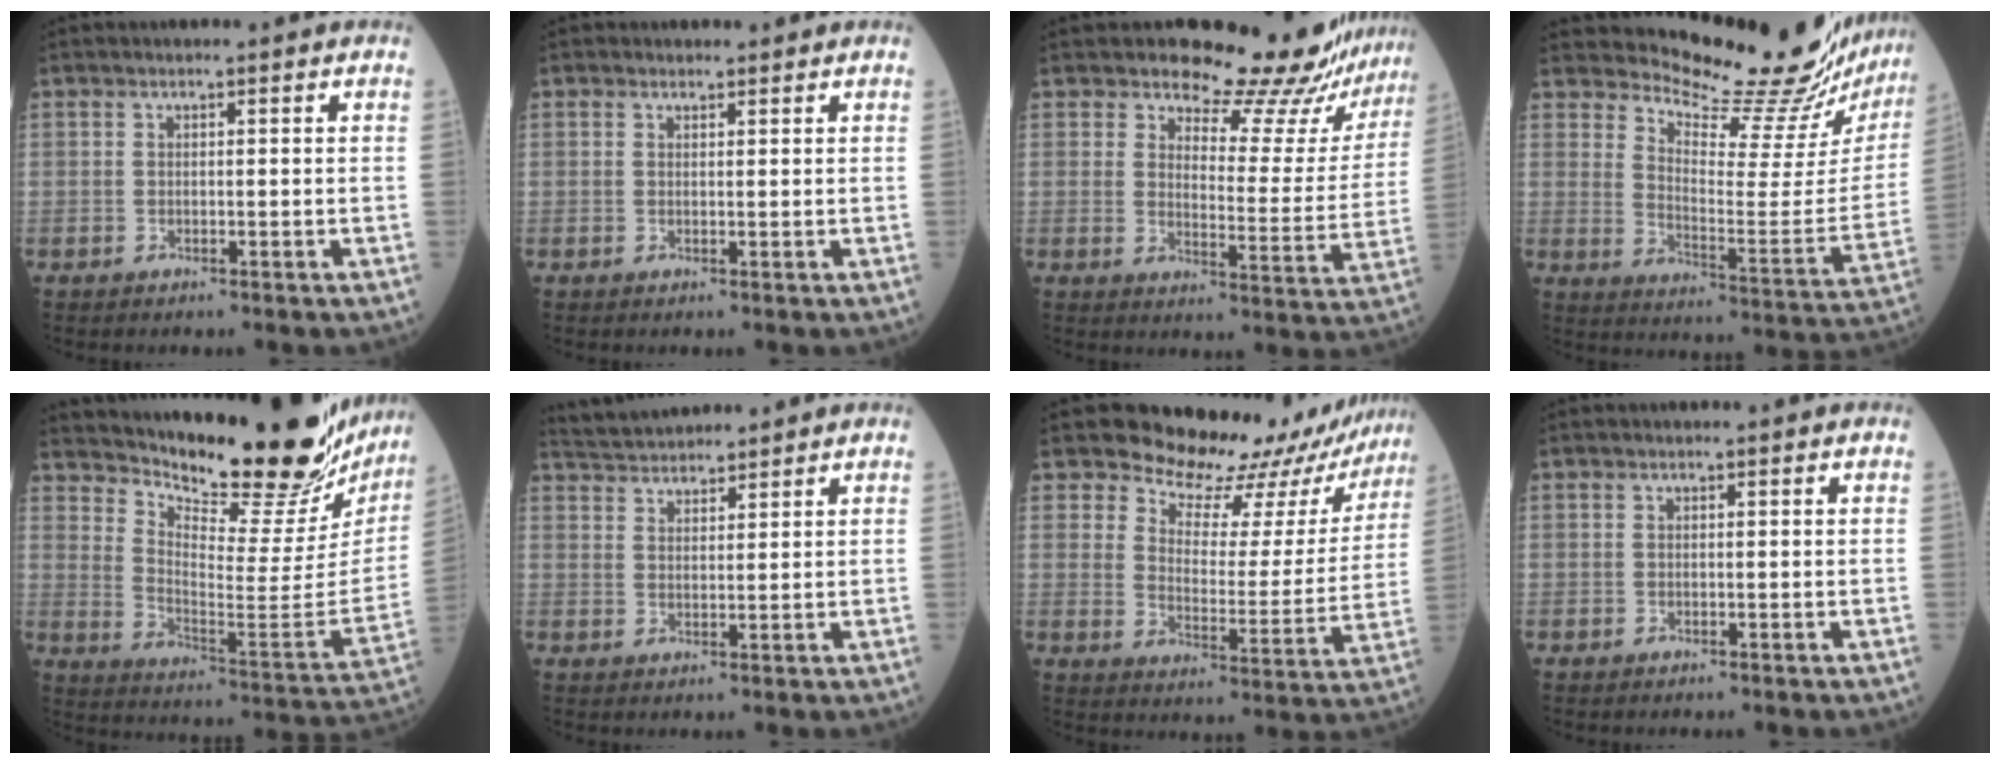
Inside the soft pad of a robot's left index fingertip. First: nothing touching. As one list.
[{"total": 0.7, "force": [0.6, 0.4, 0.0], "torque": [-0.005, -0.002, 0.006]}, {"total": 16.6, "force": [16.2, 2.3, 3.1], "torque": [-0.028, -0.097, 0.169]}, {"total": 21.6, "force": [20.7, 1.4, 6.2], "torque": [-0.104, -0.116, 0.260]}, {"total": 25.9, "force": [23.4, 4.9, 9.8], "torque": [-0.158, -0.097, 0.310]}, {"total": 6.0, "force": [5.9, 0.6, 1.0], "torque": [-0.026, 0.035, 0.109]}, {"total": 17.4, "force": [16.3, 5.0, 3.2], "torque": [-0.026, -0.064, 0.186]}, {"total": 0.0}]